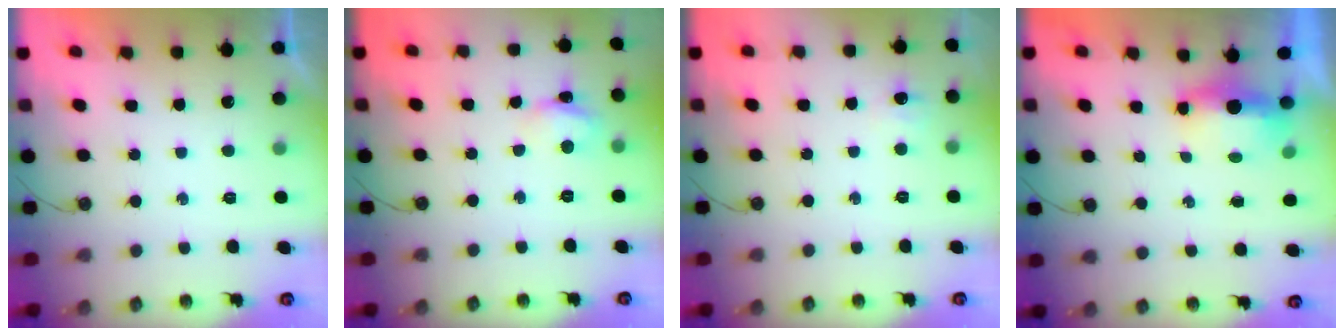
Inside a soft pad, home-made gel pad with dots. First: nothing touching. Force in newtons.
{"total": 4.1, "press": 4.1, "slide": 0.4}
{"total": 5.4, "press": 5.3, "slide": 1.1}
{"total": 5.1, "press": 4.8, "slide": 1.7}